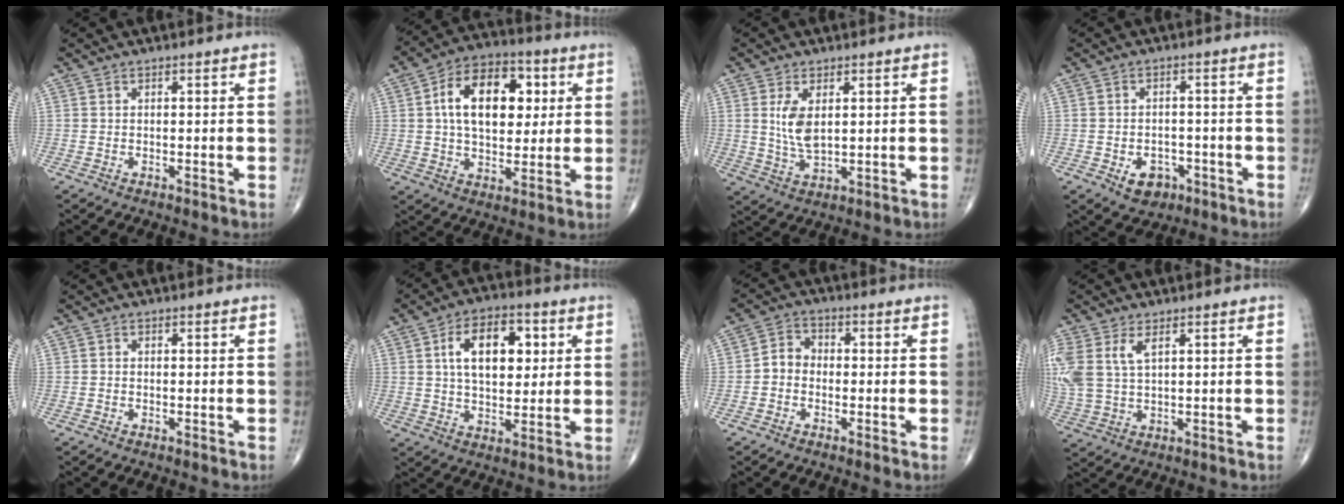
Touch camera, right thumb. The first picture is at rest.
{"total": 16.6, "force": [3.6, 10.2, 12.5], "torque": [-0.171, 0.008, 0.056]}
{"total": 6.0, "force": [1.5, 2.8, 5.1], "torque": [-0.098, -0.013, 0.038]}
{"total": 5.3, "force": [-2.3, 3.9, 2.7], "torque": [-0.021, 0.013, -0.026]}
{"total": 0.0}
{"total": 13.1, "force": [3.4, 7.7, 10.1], "torque": [-0.134, 0.001, 0.054]}
{"total": 4.3, "force": [-0.9, 3.6, 2.1], "torque": [-0.022, 0.018, -0.030]}
{"total": 10.3, "force": [3.5, 5.7, 7.8], "torque": [-0.201, 0.003, 0.083]}